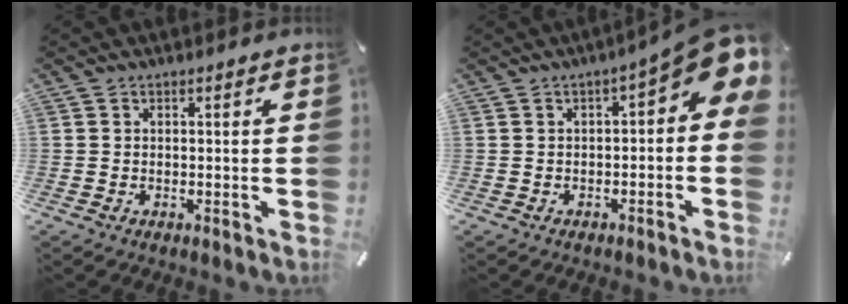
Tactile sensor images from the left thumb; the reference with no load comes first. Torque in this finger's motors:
{"motor_torque": [2.44, 2.57, 1.50, -1.27, 0.10]}